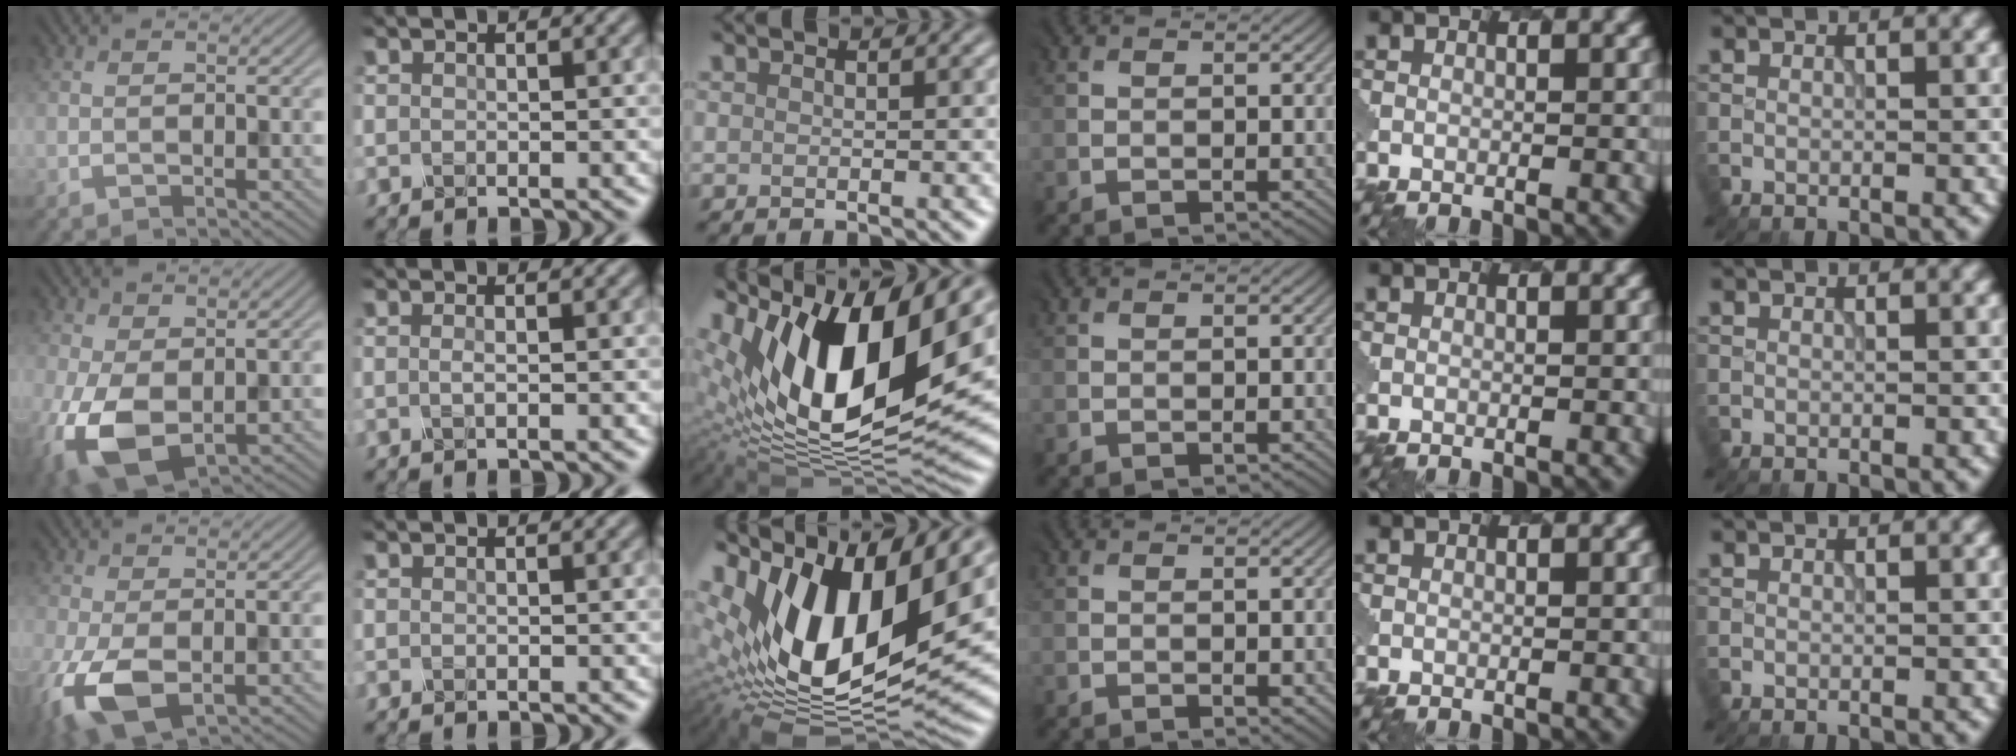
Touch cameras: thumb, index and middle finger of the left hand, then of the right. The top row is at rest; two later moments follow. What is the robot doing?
{"motion": "dispense", "object": "pipette"}